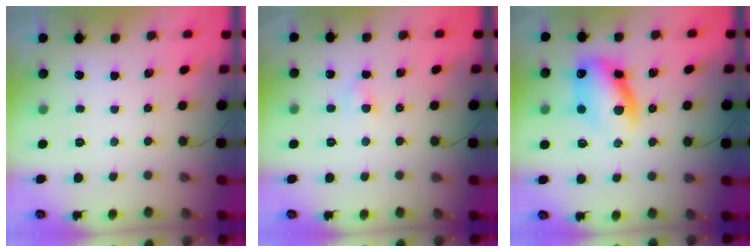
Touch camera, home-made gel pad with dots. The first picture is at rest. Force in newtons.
{"total": 3.0, "press": 2.8, "slide": 1.0}
{"total": 12.5, "press": 12.3, "slide": 2.5}